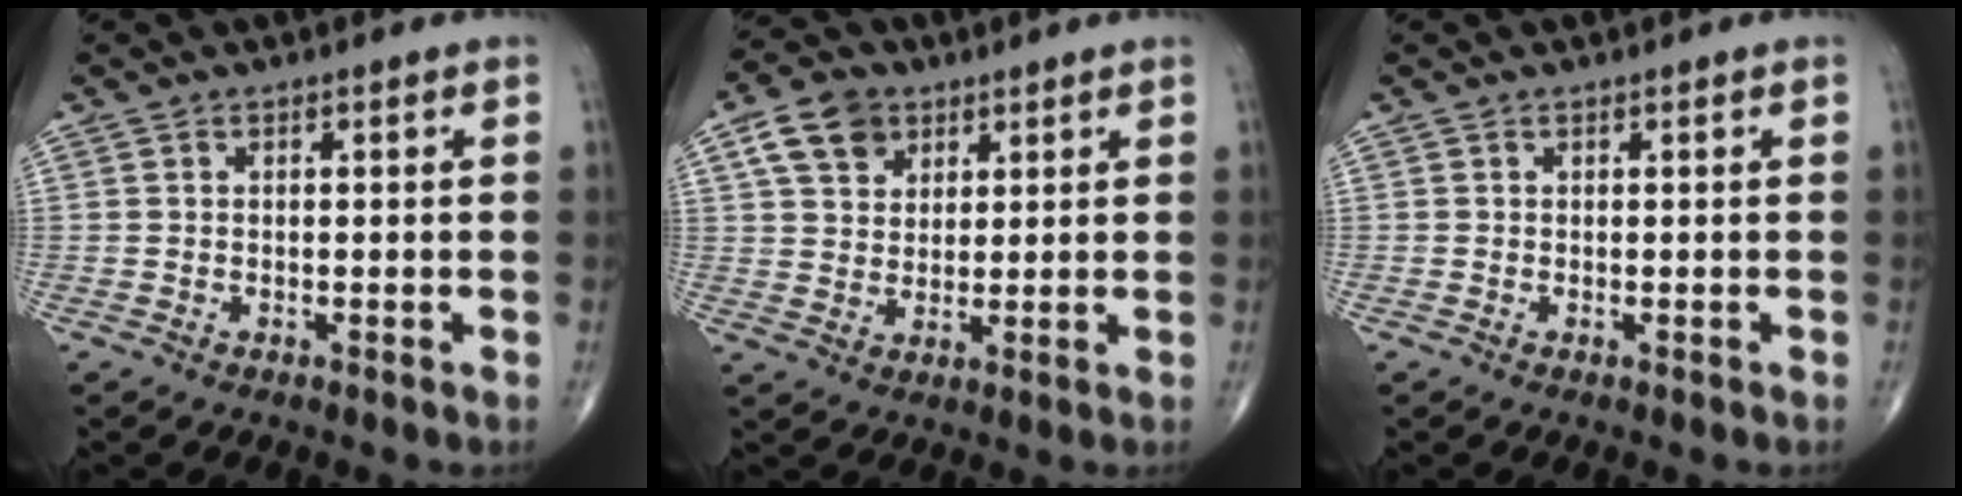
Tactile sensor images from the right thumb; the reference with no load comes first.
{"total": 8.1, "force": [4.2, 5.7, 3.8], "torque": [-0.048, -0.014, 0.077]}
{"total": 0.0}